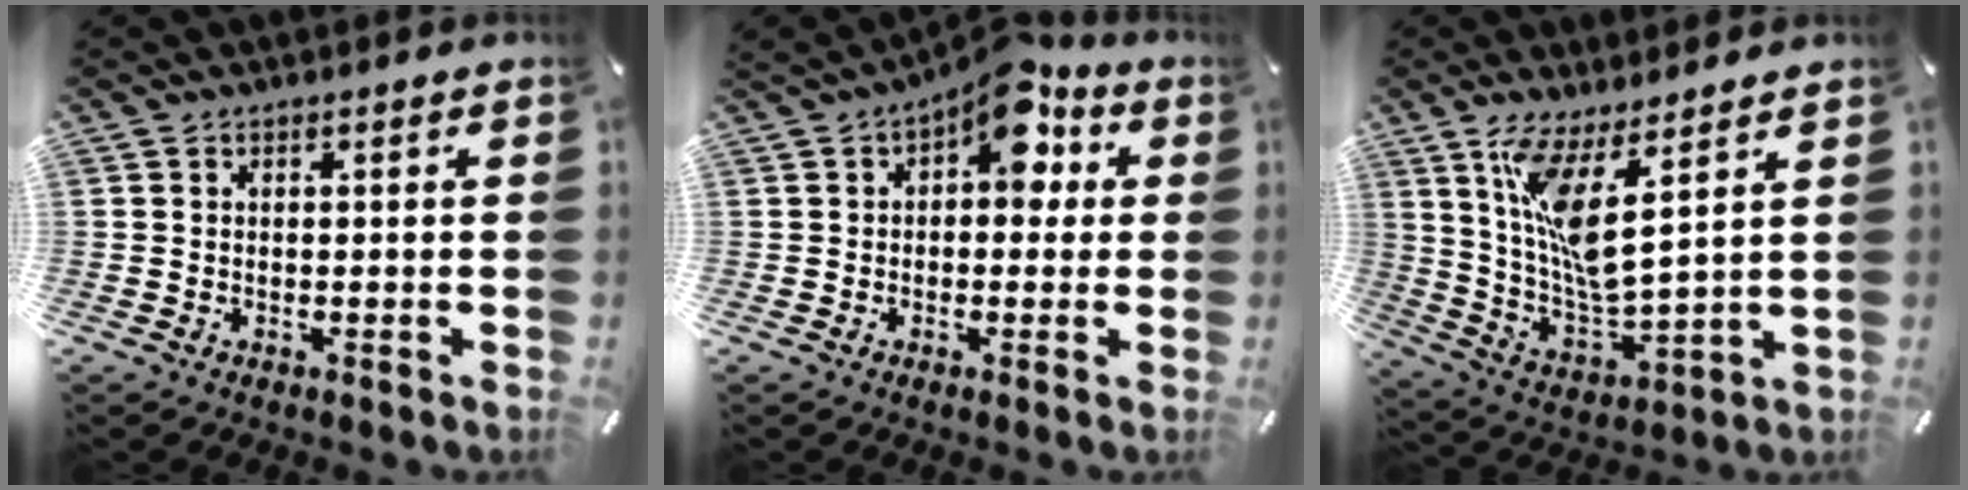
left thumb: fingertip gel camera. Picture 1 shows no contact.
{"total": 10.0, "force": [4.1, 5.8, 7.0], "torque": [-0.084, -0.020, 0.066]}
{"total": 11.3, "force": [6.7, 2.5, 8.7], "torque": [-0.188, -0.050, 0.120]}